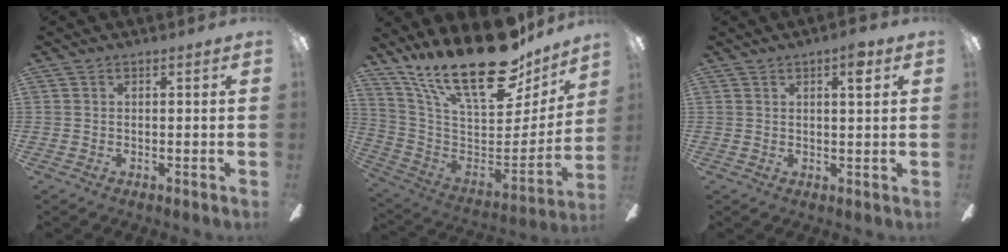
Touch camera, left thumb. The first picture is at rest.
{"total": 27.2, "force": [18.4, 10.2, 17.2], "torque": [-0.279, -0.127, 0.319]}
{"total": 4.2, "force": [2.3, 0.8, 3.5], "torque": [-0.049, -0.006, 0.032]}